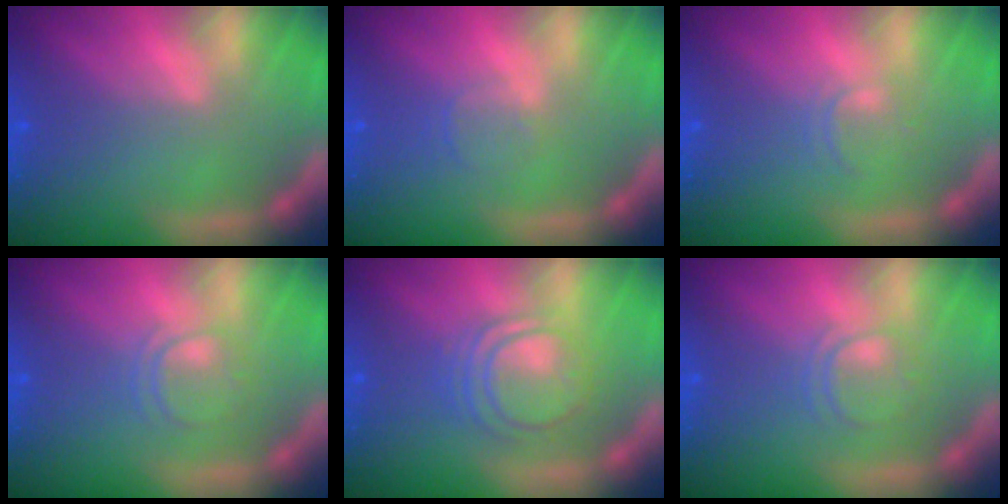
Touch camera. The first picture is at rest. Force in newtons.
{"total": 1.4}
{"total": 1.4}
{"total": 2.4}
{"total": 5.6}
{"total": 2.4}